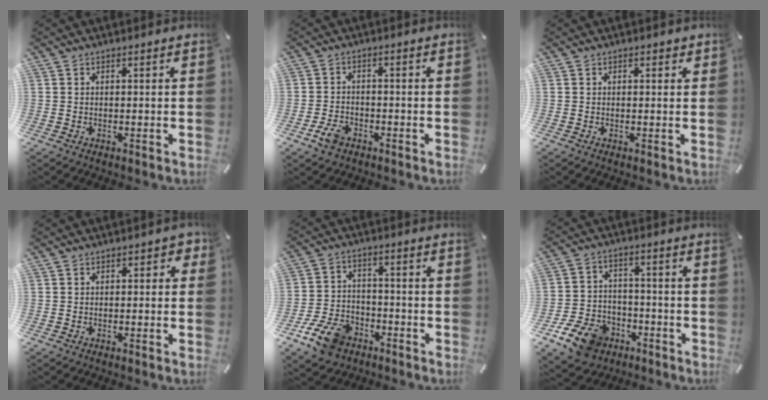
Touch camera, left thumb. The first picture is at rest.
{"total": 4.6, "force": [-2.7, 2.9, 2.2], "torque": [-0.053, 0.011, -0.053]}
{"total": 0.6, "force": [0.1, 0.5, 0.4], "torque": [-0.008, 0.004, 0.001]}
{"total": 2.0, "force": [-0.7, 1.2, 1.4], "torque": [-0.017, 0.005, -0.016]}
{"total": 11.1, "force": [-6.4, 7.5, 5.2], "torque": [-0.096, 0.043, -0.114]}
{"total": 11.6, "force": [-7.1, 8.0, 4.5], "torque": [-0.075, 0.058, -0.126]}